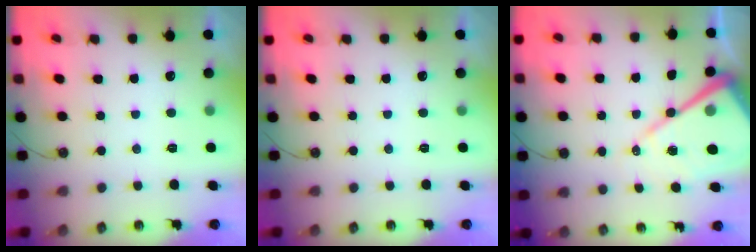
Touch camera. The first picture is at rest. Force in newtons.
{"total": 0.0}
{"total": 18.2, "press": 18.2, "slide": 1.6}